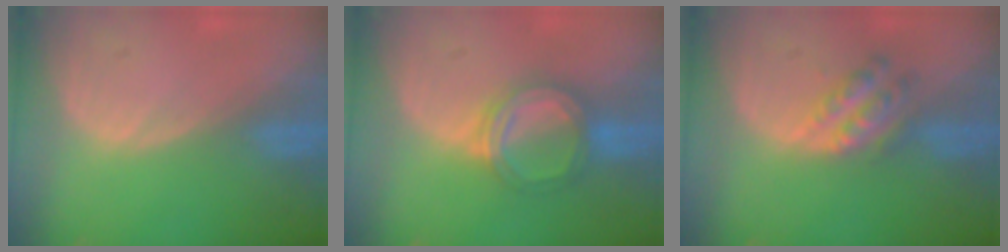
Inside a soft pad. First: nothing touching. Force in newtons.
{"total": 6.2, "press": 5.7, "slide": 2.6}
{"total": 5.3, "press": 4.9, "slide": 2.0}